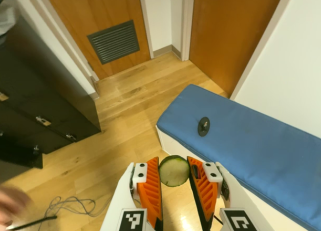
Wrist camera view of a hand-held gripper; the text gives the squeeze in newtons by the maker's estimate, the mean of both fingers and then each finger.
{"total": 9.4, "left": 9.5, "right": 9.2}